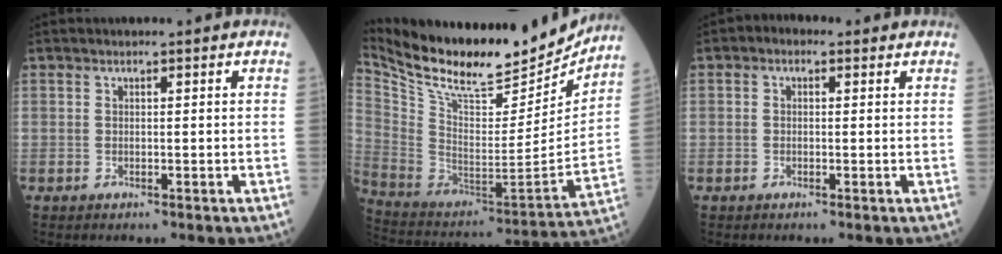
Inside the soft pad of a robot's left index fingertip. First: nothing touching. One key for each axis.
{"total": 26.1, "fx": 22.9, "fy": 5.7, "fz": 11.2, "tx": -0.208, "ty": -0.039, "tz": 0.357}
{"total": 1.9, "fx": 0.8, "fy": 1.4, "fz": 1.0, "tx": -0.017, "ty": 0.015, "tz": 0.005}